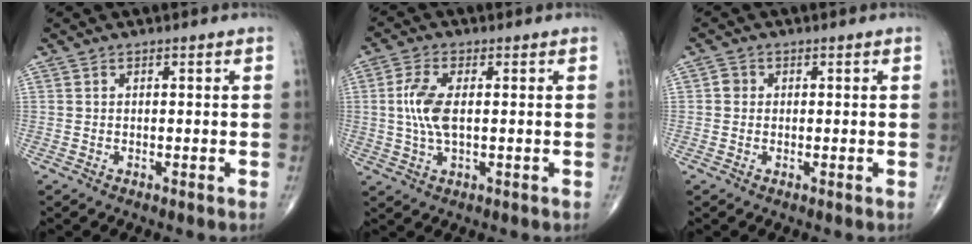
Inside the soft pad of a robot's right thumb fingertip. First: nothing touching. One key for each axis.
{"total": 6.8, "fx": 0.5, "fy": 2.9, "fz": 6.1, "tx": -0.141, "ty": 0.001, "tz": 0.006}
{"total": 1.4, "fx": 0.0, "fy": 1.4, "fz": 0.5, "tx": -0.002, "ty": 0.003, "tz": -0.002}